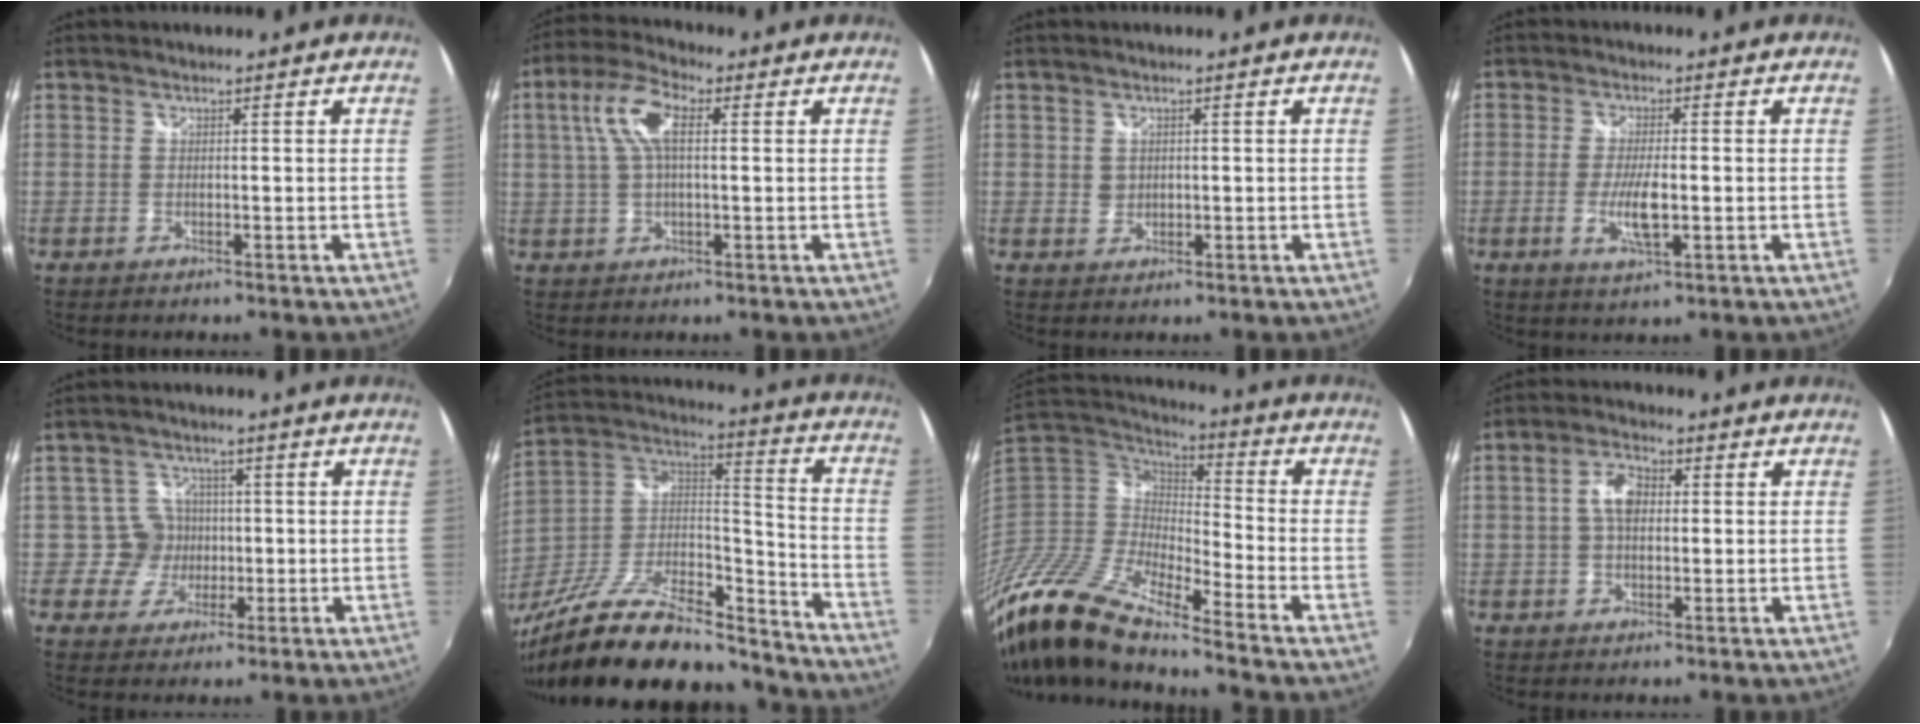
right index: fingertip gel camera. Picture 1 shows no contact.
{"total": 8.2, "force": [1.9, 3.2, 7.3], "torque": [-0.152, 0.020, 0.035]}
{"total": 1.7, "force": [0.6, 1.5, 0.6], "torque": [-0.006, 0.002, 0.011]}
{"total": 5.9, "force": [-1.4, 1.5, 5.5], "torque": [-0.111, -0.009, -0.025]}
{"total": 5.1, "force": [-0.7, 5.1, -0.4], "torque": [0.014, 0.012, -0.016]}
{"total": 30.3, "force": [-22.8, 11.1, 16.6], "torque": [-0.307, 0.005, -0.355]}
{"total": 19.3, "force": [-14.6, 3.9, 11.9], "torque": [-0.235, -0.035, -0.299]}
{"total": 5.5, "force": [0.5, 3.3, 4.3], "torque": [-0.081, 0.016, 0.010]}